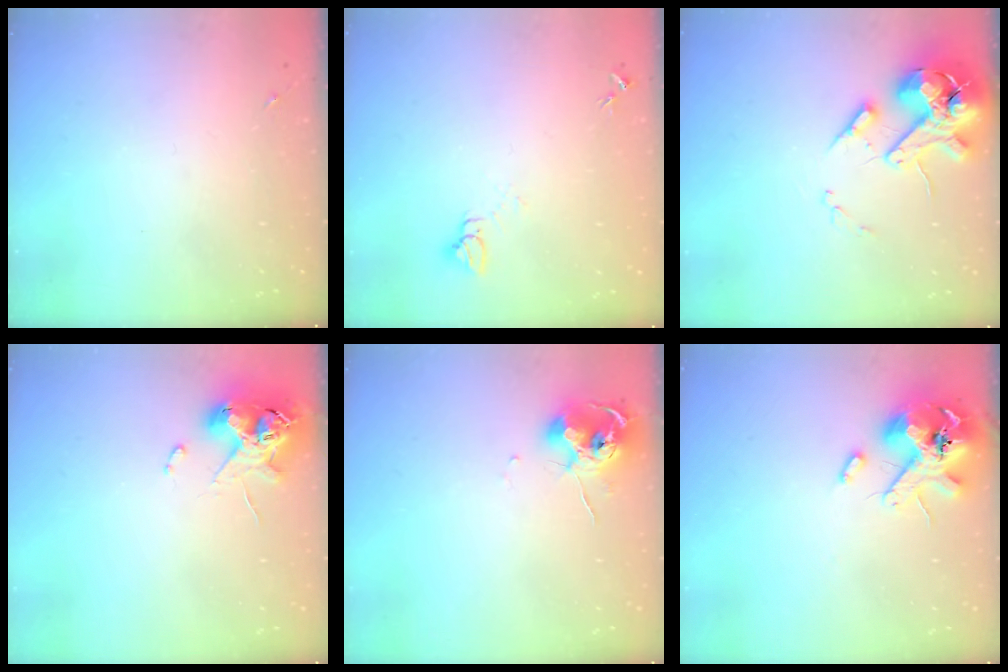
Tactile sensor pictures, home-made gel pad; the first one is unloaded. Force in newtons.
{"total": 4.5, "press": 4.4, "slide": 0.2}
{"total": 17.1, "press": 16.8, "slide": 2.7}
{"total": 10.9, "press": 10.8, "slide": 1.6}
{"total": 10.4, "press": 10.4, "slide": 1.1}
{"total": 15.2, "press": 15.1, "slide": 2.0}